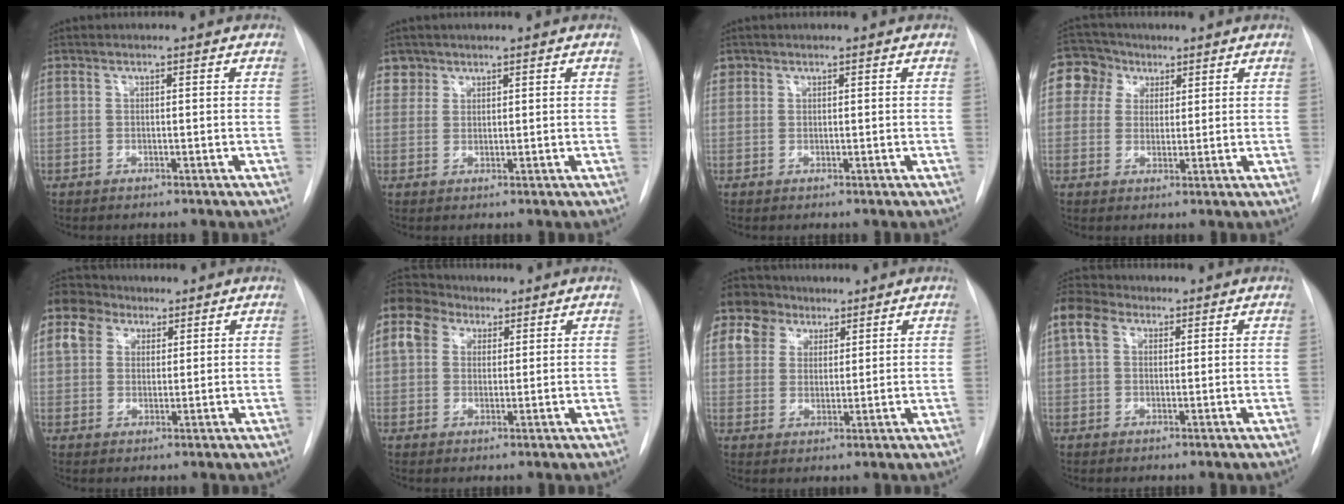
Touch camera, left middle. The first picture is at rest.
{"total": 2.2, "force": [1.6, 1.4, -0.4], "torque": [0.018, 0.007, 0.025]}
{"total": 1.3, "force": [0.8, 1.0, 0.0], "torque": [0.013, 0.008, 0.012]}
{"total": 6.5, "force": [2.8, 5.8, 0.9], "torque": [-0.016, 0.029, 0.053]}
{"total": 10.7, "force": [6.3, 7.9, 3.5], "torque": [-0.092, 0.046, 0.120]}
{"total": 12.6, "force": [6.8, 9.2, 5.2], "torque": [-0.146, 0.062, 0.127]}
{"total": 10.0, "force": [6.3, 7.5, 2.1], "torque": [-0.047, 0.033, 0.120]}
{"total": 7.4, "force": [3.5, 4.9, 4.3], "torque": [-0.109, 0.037, 0.065]}